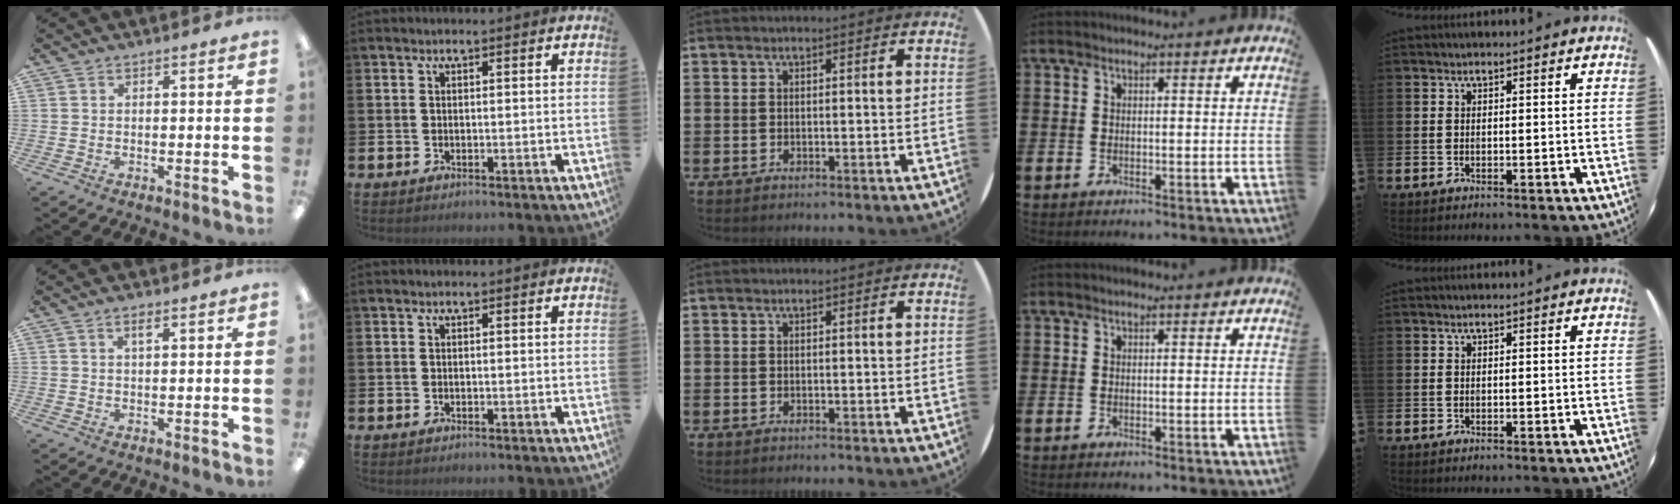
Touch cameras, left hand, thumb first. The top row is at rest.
{"thumb": {"total": 1.9, "force": [1.1, 0.5, 1.4], "torque": [-0.024, -0.001, 0.017]}}